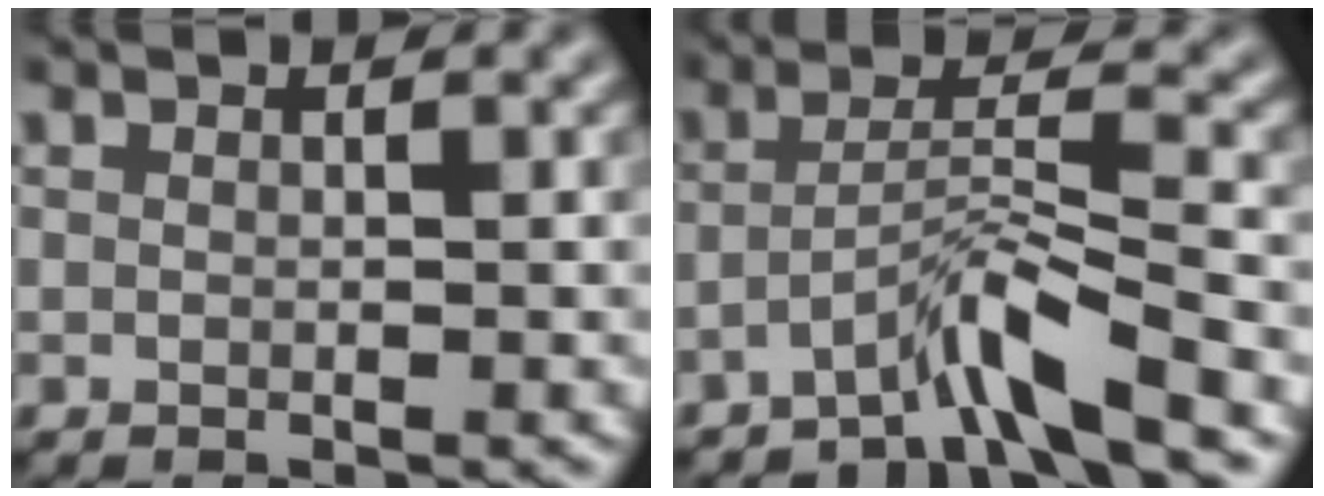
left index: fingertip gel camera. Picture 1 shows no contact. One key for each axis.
{"total": 4.2, "fx": -3.1, "fy": -0.2, "fz": 2.8, "tx": -0.051, "ty": 0.015, "tz": -0.071}